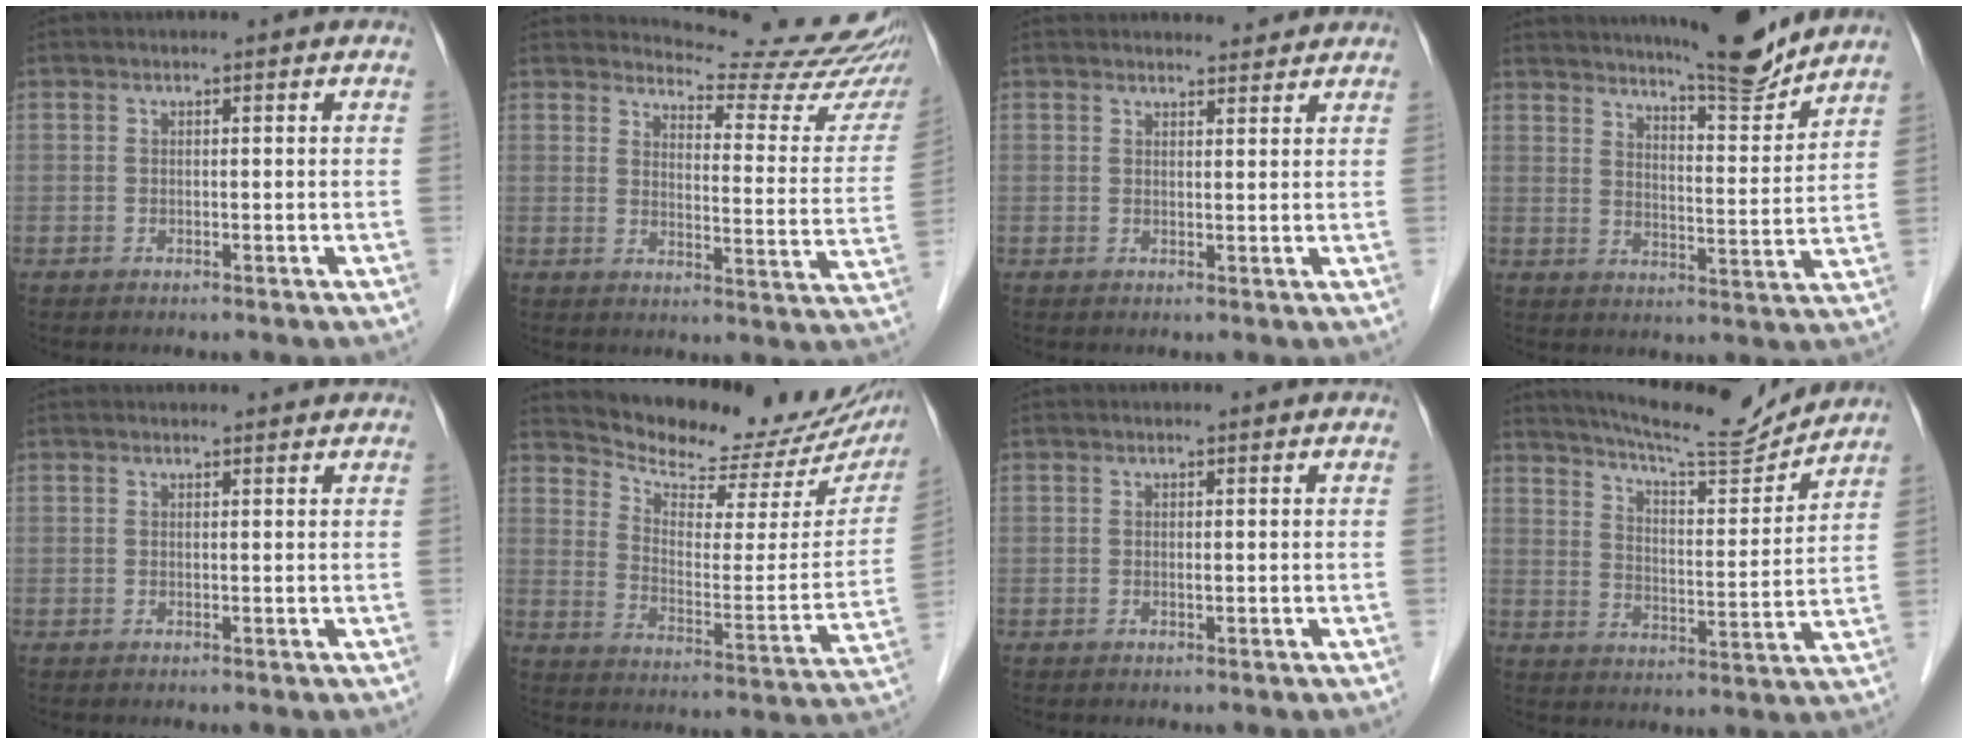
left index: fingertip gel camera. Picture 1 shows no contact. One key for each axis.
{"total": 18.9, "fx": 18.2, "fy": 2.1, "fz": 4.4, "tx": -0.046, "ty": -0.106, "tz": 0.194}
{"total": 4.4, "fx": 4.3, "fy": 1.0, "fz": 0.5, "tx": -0.005, "ty": 0.013, "tz": 0.052}
{"total": 12.1, "fx": 11.2, "fy": 0.3, "fz": 4.4, "tx": -0.068, "ty": -0.020, "tz": 0.159}
{"total": 3.8, "fx": 3.6, "fy": 0.5, "fz": 0.8, "tx": -0.012, "ty": 0.019, "tz": 0.045}
{"total": 19.4, "fx": 17.8, "fy": 4.8, "fz": 6.1, "tx": -0.089, "ty": -0.043, "tz": 0.233}
{"total": 0.6, "fx": 0.4, "fy": 0.1, "fz": 0.4, "tx": -0.010, "ty": -0.001, "tz": 0.005}
{"total": 14.7, "fx": 14.0, "fy": 0.7, "fz": 4.3, "tx": -0.079, "ty": -0.012, "tz": 0.210}